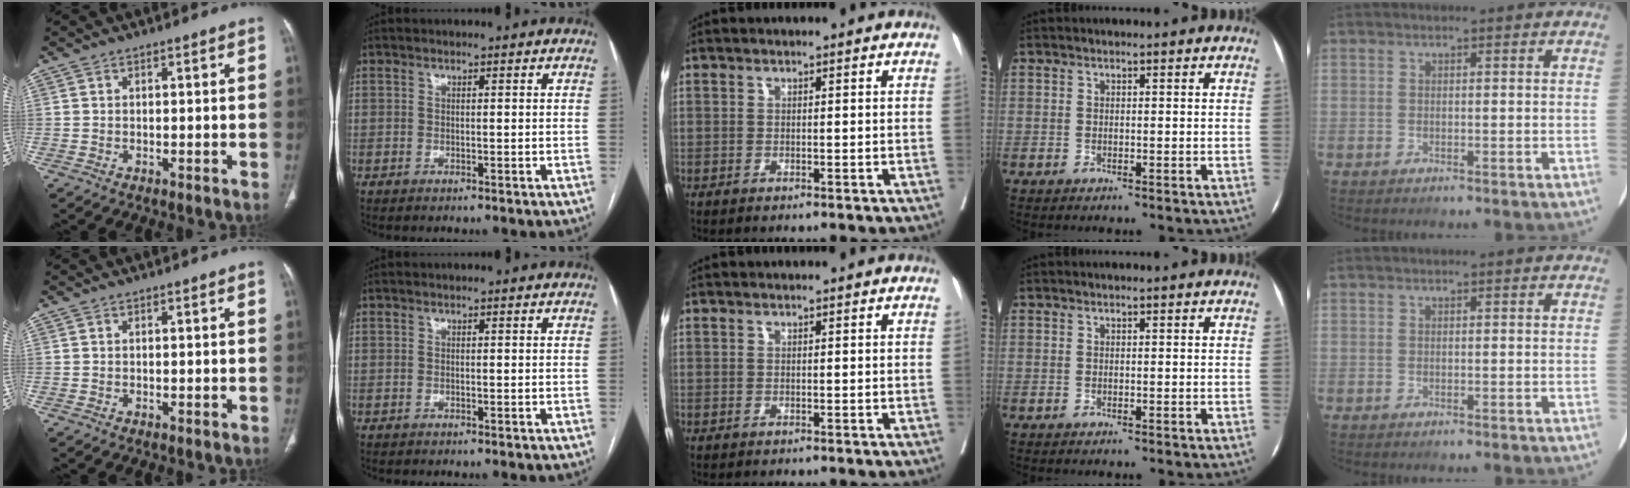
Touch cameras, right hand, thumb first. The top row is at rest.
{}